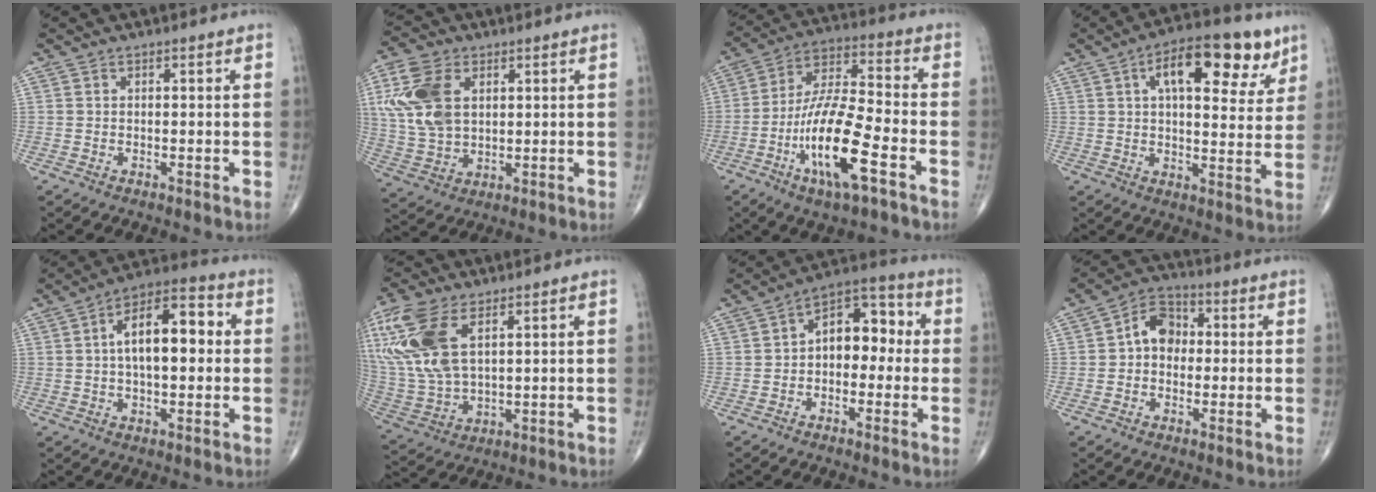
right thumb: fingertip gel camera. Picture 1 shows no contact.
{"total": 13.3, "force": [3.7, 8.7, 9.4], "torque": [-0.193, -0.003, 0.077]}
{"total": 16.4, "force": [-6.8, 4.2, 14.4], "torque": [-0.284, 0.032, -0.123]}
{"total": 16.3, "force": [7.5, 7.2, 12.5], "torque": [-0.144, -0.009, 0.105]}
{"total": 13.6, "force": [1.6, 6.5, 11.8], "torque": [-0.179, 0.030, 0.017]}
{"total": 18.2, "force": [6.8, 9.3, 14.0], "torque": [-0.329, -0.015, 0.139]}
{"total": 10.4, "force": [0.0, 6.7, 7.9], "torque": [-0.085, 0.039, -0.017]}
{"total": 7.1, "force": [0.2, 5.5, 4.5], "torque": [-0.053, 0.025, -0.011]}